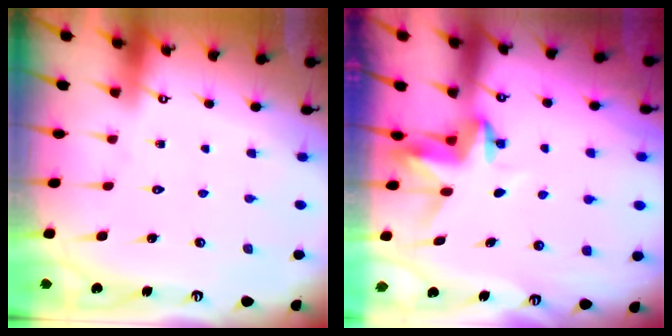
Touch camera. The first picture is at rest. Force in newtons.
{"total": 3.8, "press": 3.8, "slide": 0.3}